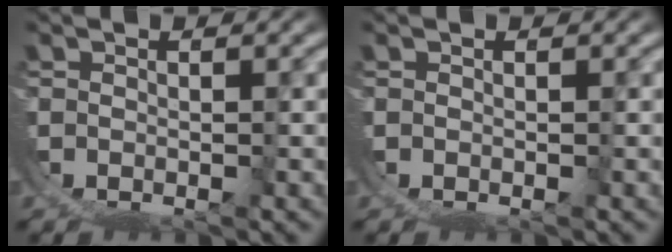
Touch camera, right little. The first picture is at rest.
{"total": 0.0}